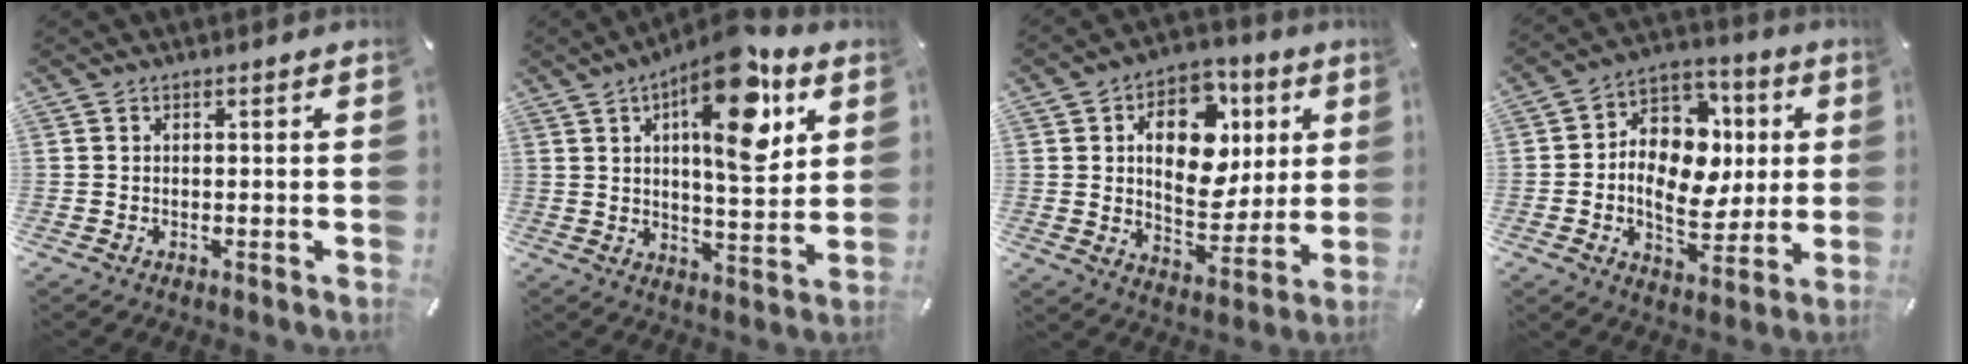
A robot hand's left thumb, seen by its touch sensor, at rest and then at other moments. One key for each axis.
{"total": 18.0, "fx": 8.1, "fy": 6.5, "fz": 14.7, "tx": -0.215, "ty": -0.032, "tz": 0.123}
{"total": 16.3, "fx": 4.6, "fy": 11.5, "fz": 10.6, "tx": -0.152, "ty": -0.007, "tz": 0.083}
{"total": 14.0, "fx": 0.4, "fy": 11.3, "fz": 8.3, "tx": -0.136, "ty": -0.003, "tz": 0.013}